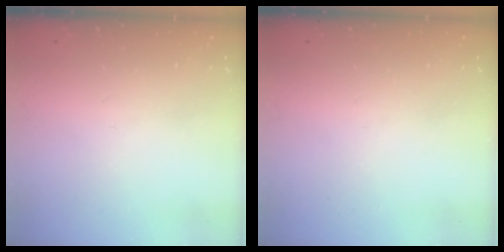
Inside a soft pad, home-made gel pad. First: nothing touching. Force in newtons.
{"total": 0.0}